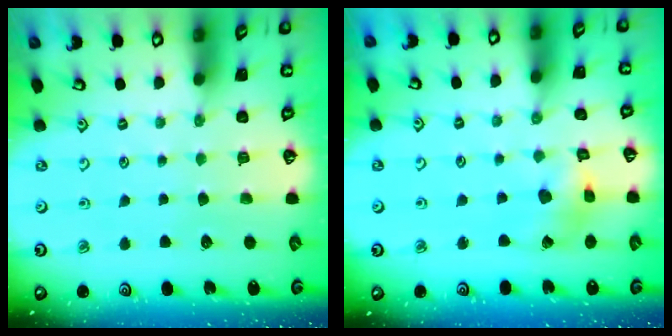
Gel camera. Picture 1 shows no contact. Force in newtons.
{"total": 6.3, "press": 6.2, "slide": 0.7}